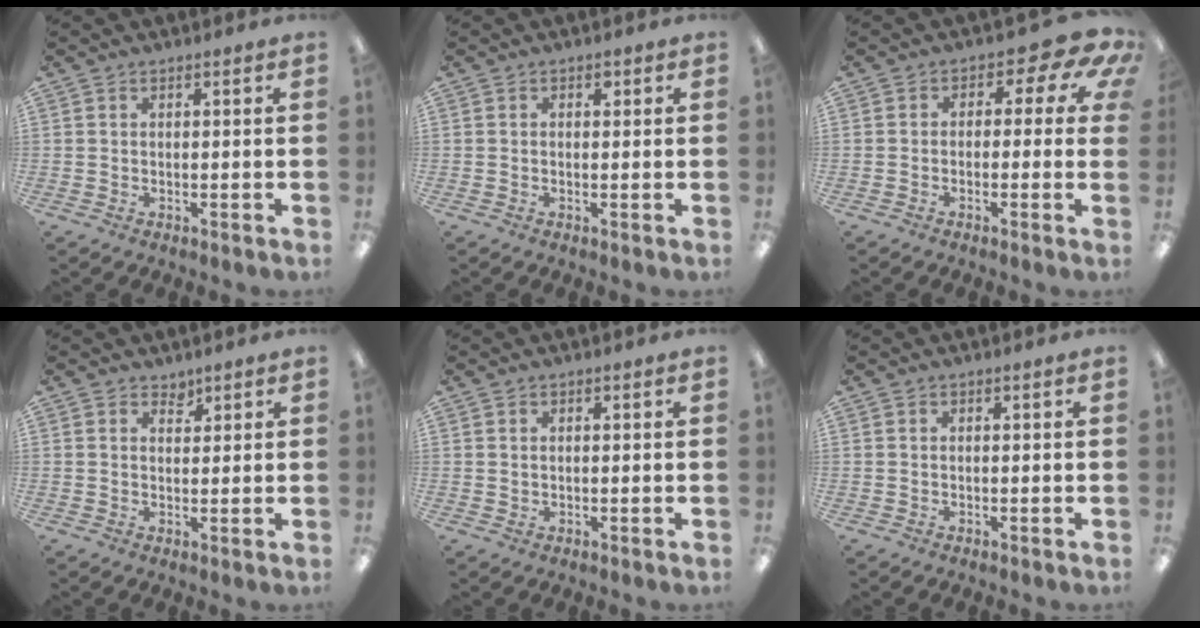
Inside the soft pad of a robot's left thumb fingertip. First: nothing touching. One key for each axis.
{"total": 1.0, "fx": 0.2, "fy": 0.7, "fz": 0.7, "tx": -0.015, "ty": 0.004, "tz": 0.003}
{"total": 6.6, "fx": 1.6, "fy": 3.7, "fz": 5.2, "tx": -0.063, "ty": -0.015, "tz": 0.024}
{"total": 2.1, "fx": 1.7, "fy": 1.2, "fz": 0.3, "tx": 0.009, "ty": -0.007, "tz": 0.028}
{"total": 0.7, "fx": 0.3, "fy": 0.6, "fz": 0.2, "tx": -0.004, "ty": 0.004, "tz": 0.005}
{"total": 0.0}